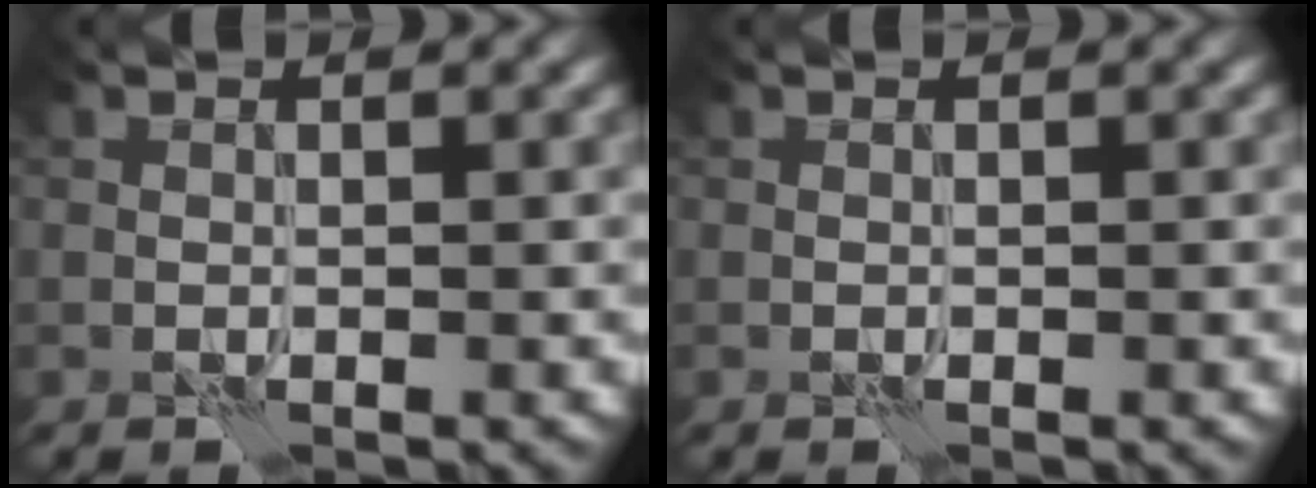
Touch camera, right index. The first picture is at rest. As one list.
[{"total": 0.0}]